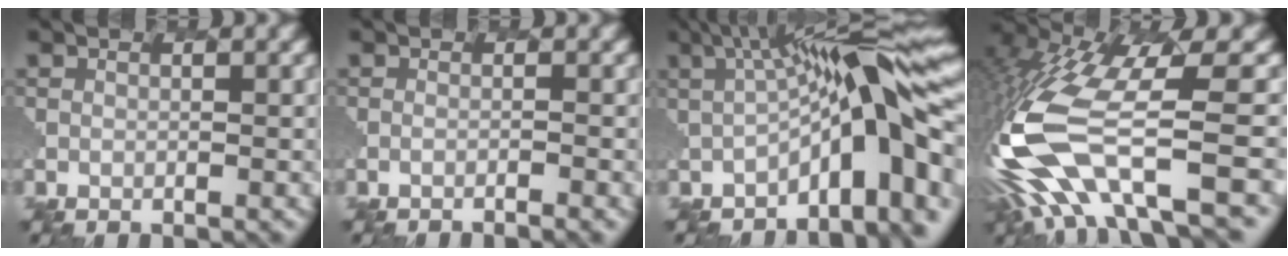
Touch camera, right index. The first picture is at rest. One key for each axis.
{"total": 1.2, "fx": -1.1, "fy": 0.0, "fz": 0.5, "tx": -0.003, "ty": 0.008, "tz": -0.027}
{"total": 11.0, "fx": -1.1, "fy": 2.6, "fz": 10.6, "tx": -0.142, "ty": 0.030, "tz": -0.022}
{"total": 13.0, "fx": -3.0, "fy": 5.7, "fz": 11.3, "tx": -0.264, "ty": 0.014, "tz": -0.055}